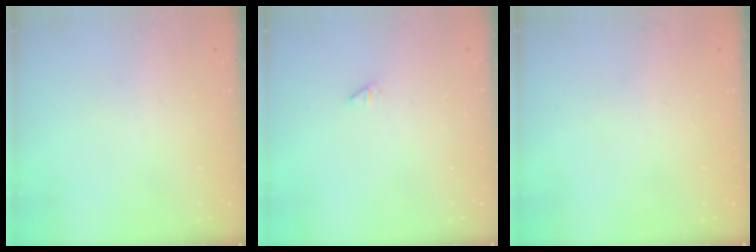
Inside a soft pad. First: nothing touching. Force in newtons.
{"total": 0.0}
{"total": 0.0}